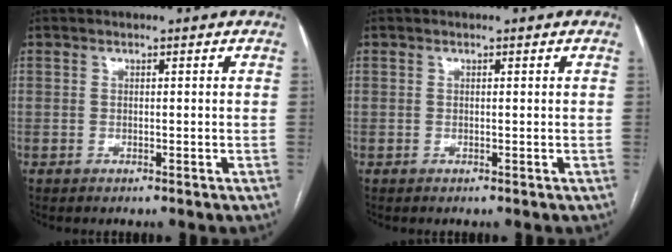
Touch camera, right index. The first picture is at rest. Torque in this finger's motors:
{"motor_torque": [-0.23, 0.15, 0.10, 0.01]}